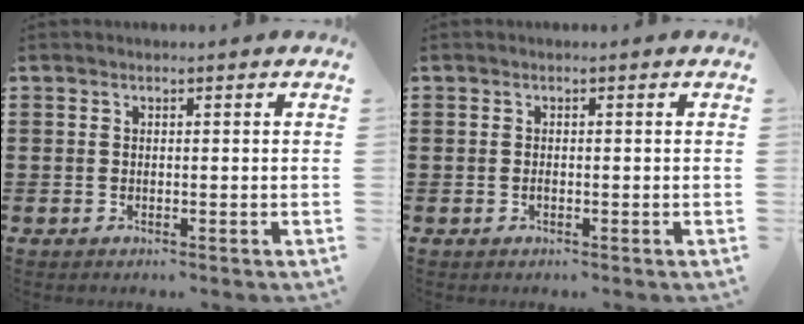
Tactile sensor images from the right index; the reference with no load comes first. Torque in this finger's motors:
{"motor_torque": [1.14, 0.99, 0.08, 0.03]}